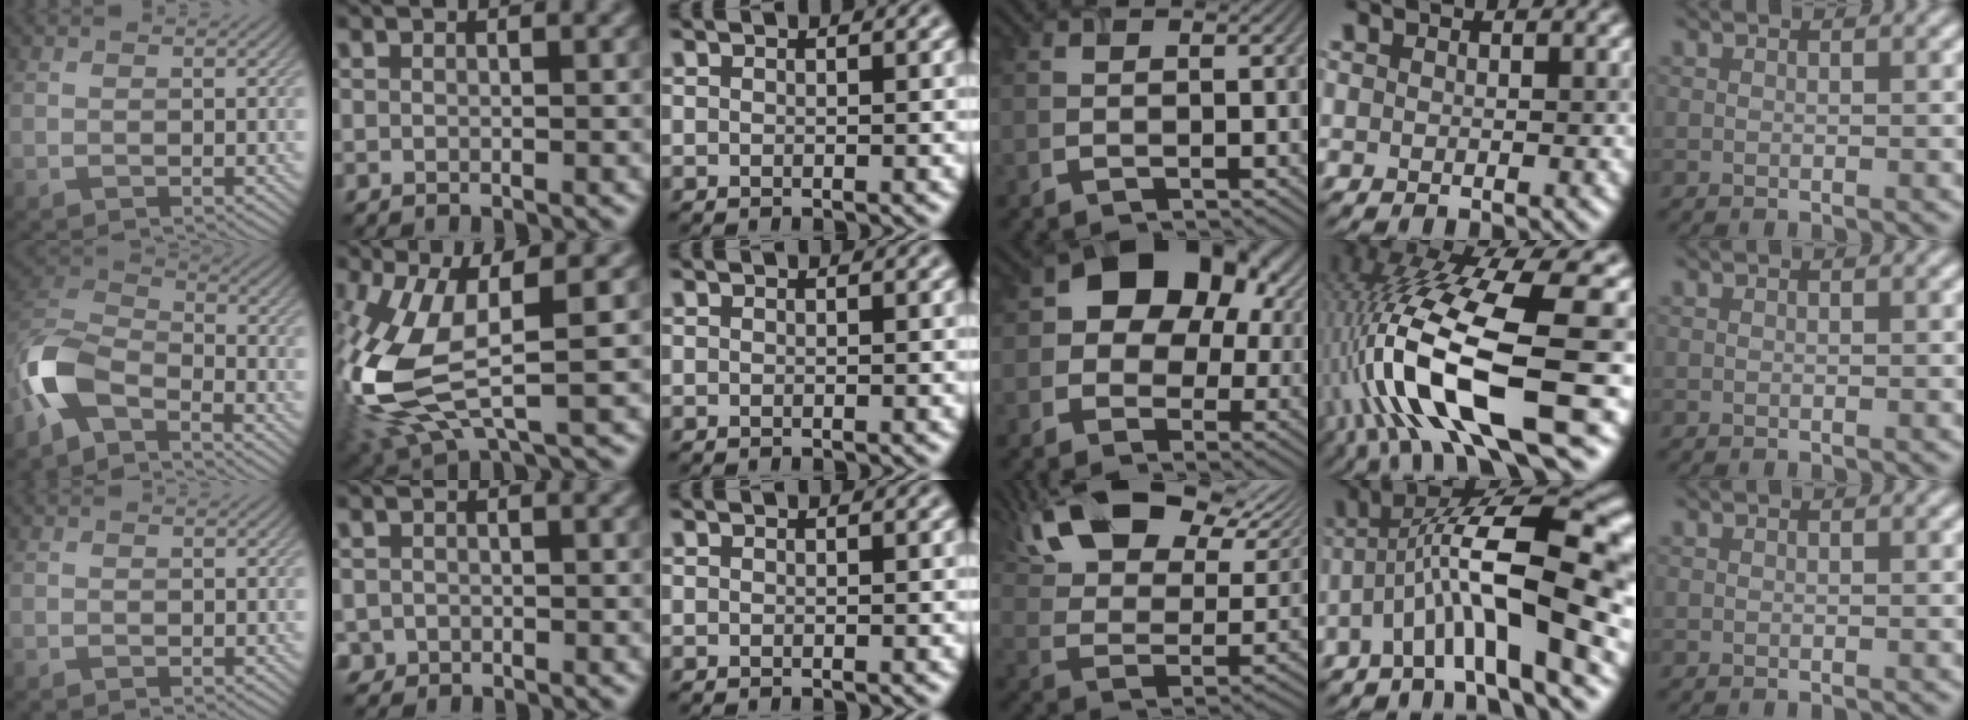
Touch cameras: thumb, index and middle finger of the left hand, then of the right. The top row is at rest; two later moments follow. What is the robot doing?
{"motion": "extract", "object": "airpods case & airpods"}